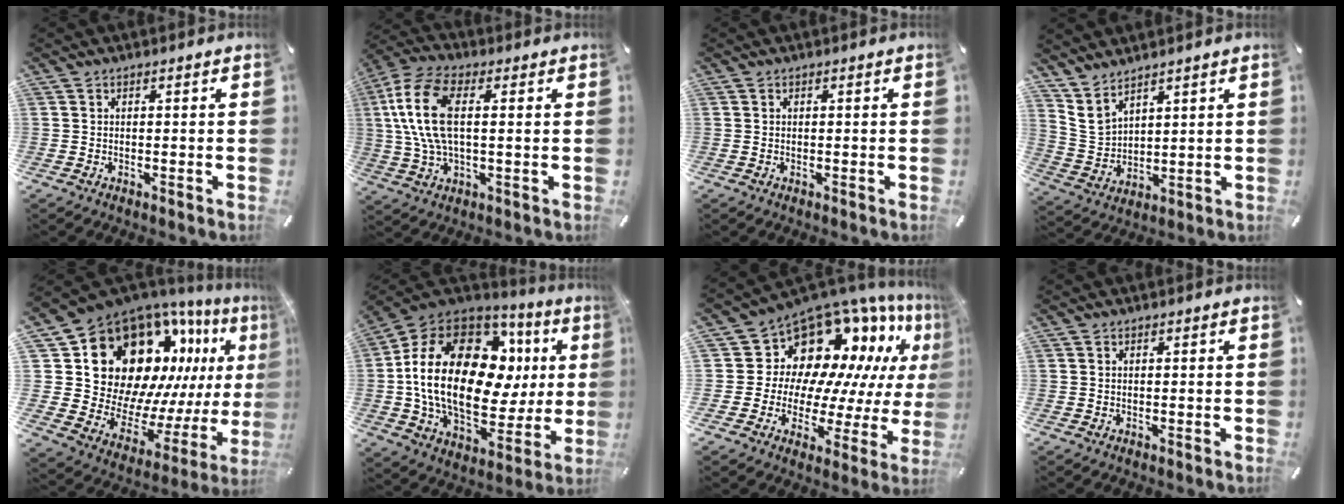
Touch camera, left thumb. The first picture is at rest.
{"total": 13.1, "force": [2.2, 6.2, 11.3], "torque": [-0.256, -0.007, 0.035]}
{"total": 0.0}
{"total": 5.6, "force": [4.5, 3.0, 1.4], "torque": [-0.046, -0.021, 0.087]}
{"total": 21.5, "force": [10.3, 15.8, 10.3], "torque": [-0.176, -0.101, 0.217]}
{"total": 26.0, "force": [2.8, 16.1, 20.2], "torque": [-0.397, -0.014, 0.054]}
{"total": 14.9, "force": [9.6, 10.1, 5.4], "torque": [-0.077, -0.114, 0.174]}
{"total": 0.0}